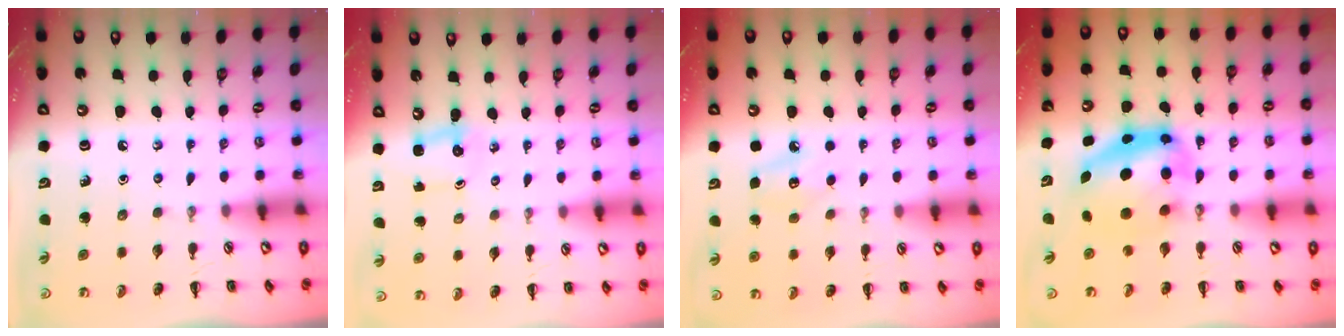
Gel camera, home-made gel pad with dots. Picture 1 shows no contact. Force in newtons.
{"total": 2.2, "press": 2.1, "slide": 0.8}
{"total": 8.2, "press": 8.0, "slide": 1.8}
{"total": 7.9, "press": 7.7, "slide": 1.7}